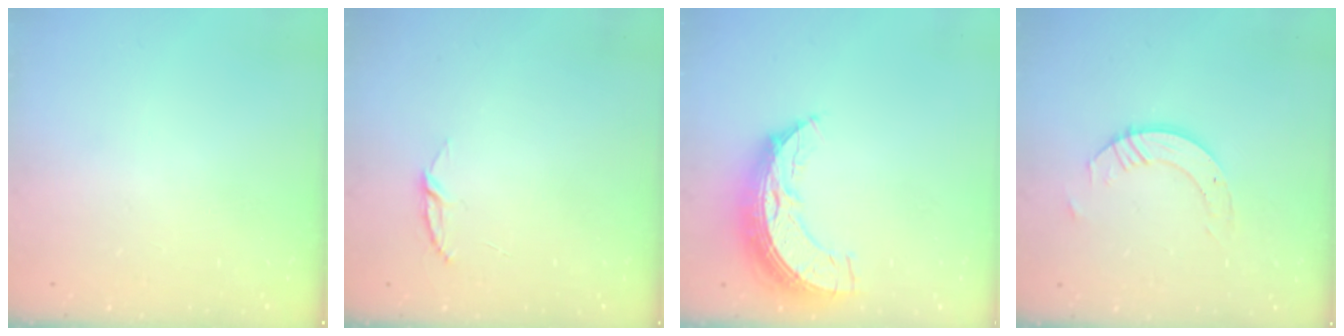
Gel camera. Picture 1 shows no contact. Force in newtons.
{"total": 3.9, "press": 3.8, "slide": 0.4}
{"total": 10.9, "press": 10.9, "slide": 0.9}
{"total": 6.5, "press": 6.4, "slide": 0.7}